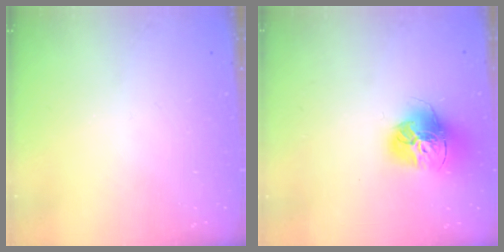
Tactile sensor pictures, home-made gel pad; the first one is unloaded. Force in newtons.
{"total": 15.9, "press": 15.8, "slide": 1.4}